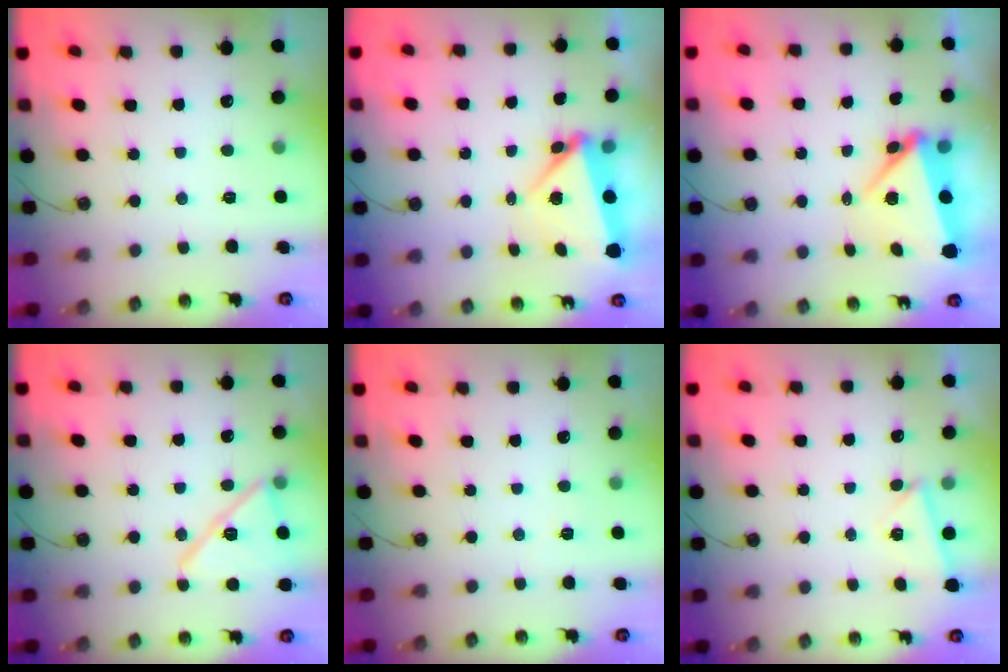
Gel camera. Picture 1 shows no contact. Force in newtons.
{"total": 5.7, "press": 5.7, "slide": 0.4}
{"total": 6.8, "press": 6.8, "slide": 0.2}
{"total": 14.6, "press": 14.6, "slide": 1.1}
{"total": 2.5, "press": 1.2, "slide": 2.2}
{"total": 3.8, "press": 3.0, "slide": 2.3}